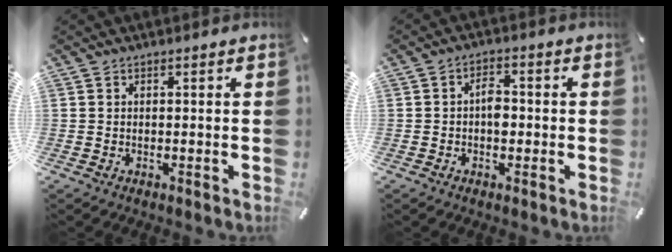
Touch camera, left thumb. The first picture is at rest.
{"total": 3.8, "force": [-0.5, 2.4, 2.9], "torque": [-0.046, 0.006, -0.012]}